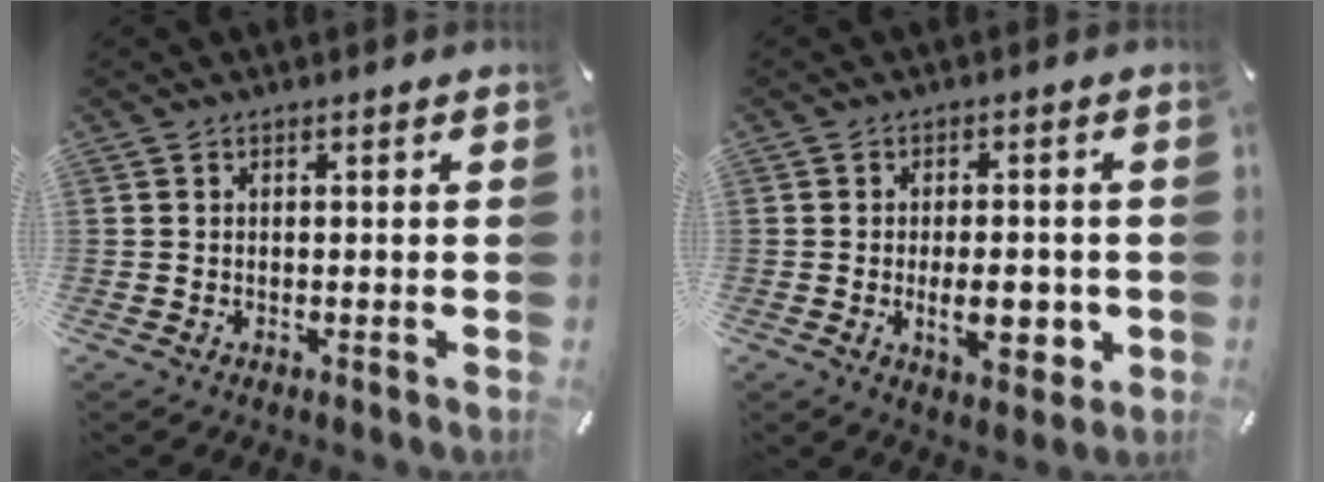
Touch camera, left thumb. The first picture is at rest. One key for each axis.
{"total": 9.0, "fx": -1.7, "fy": 4.5, "fz": 7.6, "tx": -0.119, "ty": -0.007, "tz": -0.029}